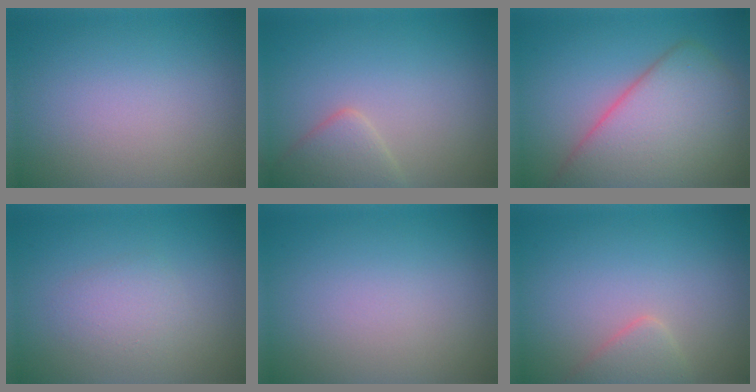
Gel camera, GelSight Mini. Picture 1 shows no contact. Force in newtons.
{"total": 2.9, "press": 2.9, "slide": 0.2}
{"total": 9.2, "press": 9.2, "slide": 0.4}
{"total": 1.9, "press": 1.9, "slide": 0.0}
{"total": 0.0}
{"total": 2.1, "press": 2.1, "slide": 0.2}